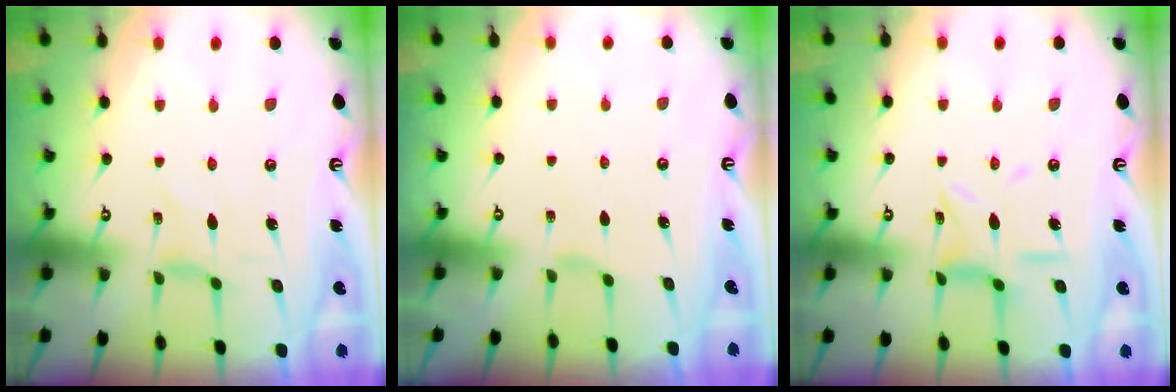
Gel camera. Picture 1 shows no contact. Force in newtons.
{"total": 2.4, "press": 2.3, "slide": 0.6}
{"total": 8.8, "press": 8.7, "slide": 0.8}